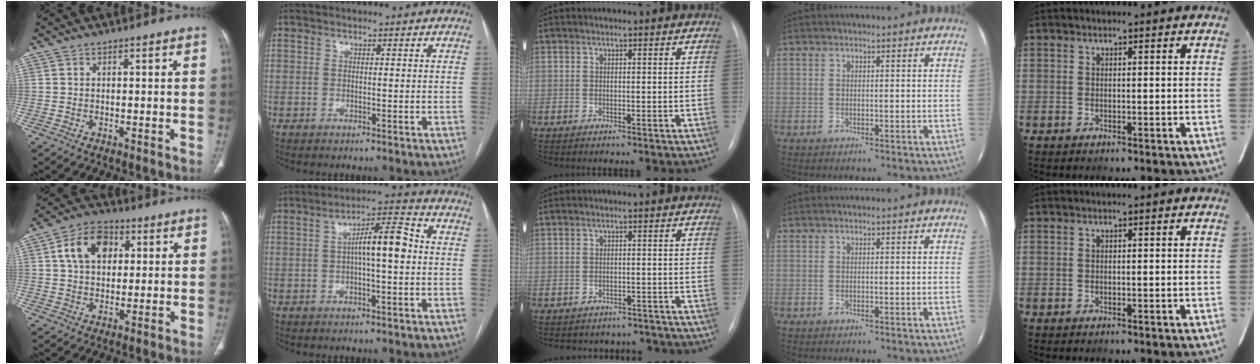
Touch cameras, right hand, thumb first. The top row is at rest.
{"thumb": {"total": 10.3, "force": [2.8, 7.2, 6.7], "torque": [-0.097, 0.008, 0.044]}, "index": {"total": 7.5, "force": [0.1, 1.4, 7.4], "torque": [-0.127, 0.023, -0.001]}, "middle": {"total": 7.5, "force": [-6.8, 3.3, 0.2], "torque": [0.000, 0.021, -0.072]}}